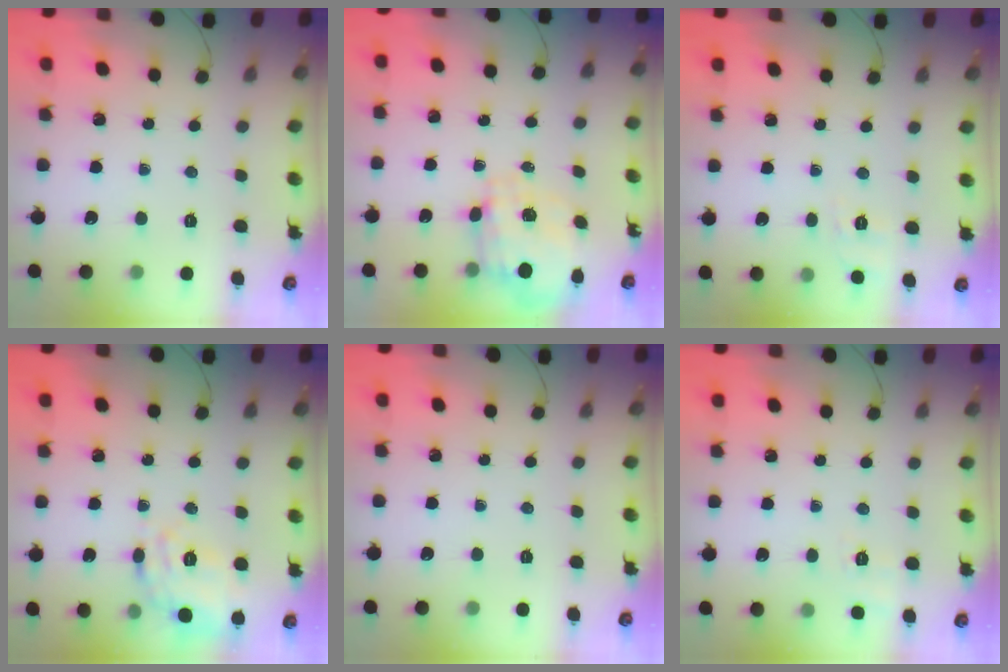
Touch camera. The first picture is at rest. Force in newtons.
{"total": 3.1, "press": 3.0, "slide": 1.0}
{"total": 1.9, "press": 0.4, "slide": 1.9}
{"total": 10.6, "press": 10.5, "slide": 0.8}
{"total": 0.0}
{"total": 2.7, "press": 1.6, "slide": 2.1}